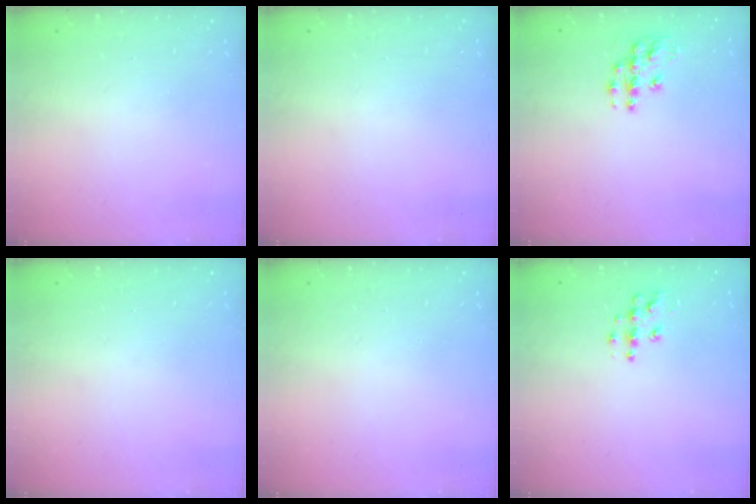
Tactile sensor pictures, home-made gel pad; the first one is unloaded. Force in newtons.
{"total": 0.0}
{"total": 9.2, "press": 9.2, "slide": 0.5}
{"total": 0.0}
{"total": 0.0}
{"total": 6.2, "press": 6.2, "slide": 0.2}